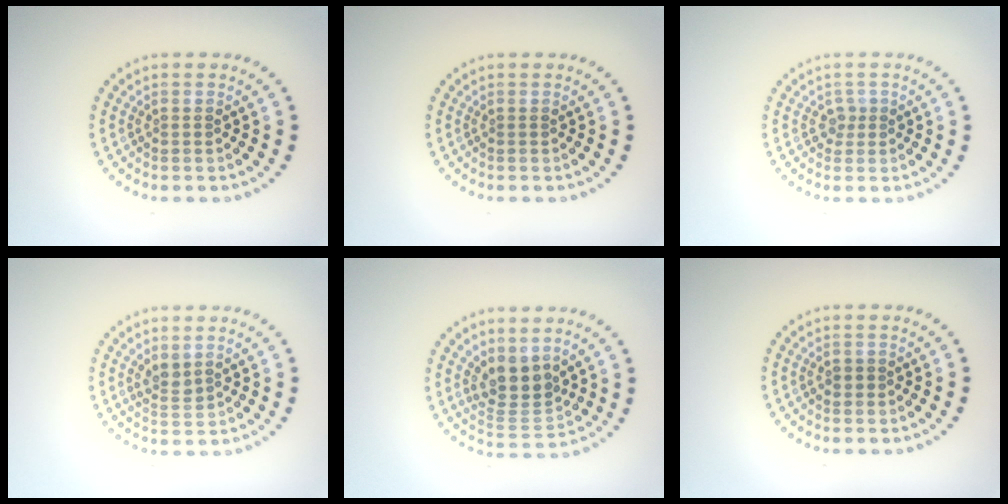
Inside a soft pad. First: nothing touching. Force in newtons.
{"total": 0.0}
{"total": 1.1, "press": 0.8, "slide": 0.7}
{"total": 1.6, "press": 1.4, "slide": 0.8}
{"total": 4.0, "press": 3.3, "slide": 2.2}
{"total": 0.8, "press": 0.7, "slide": 0.1}